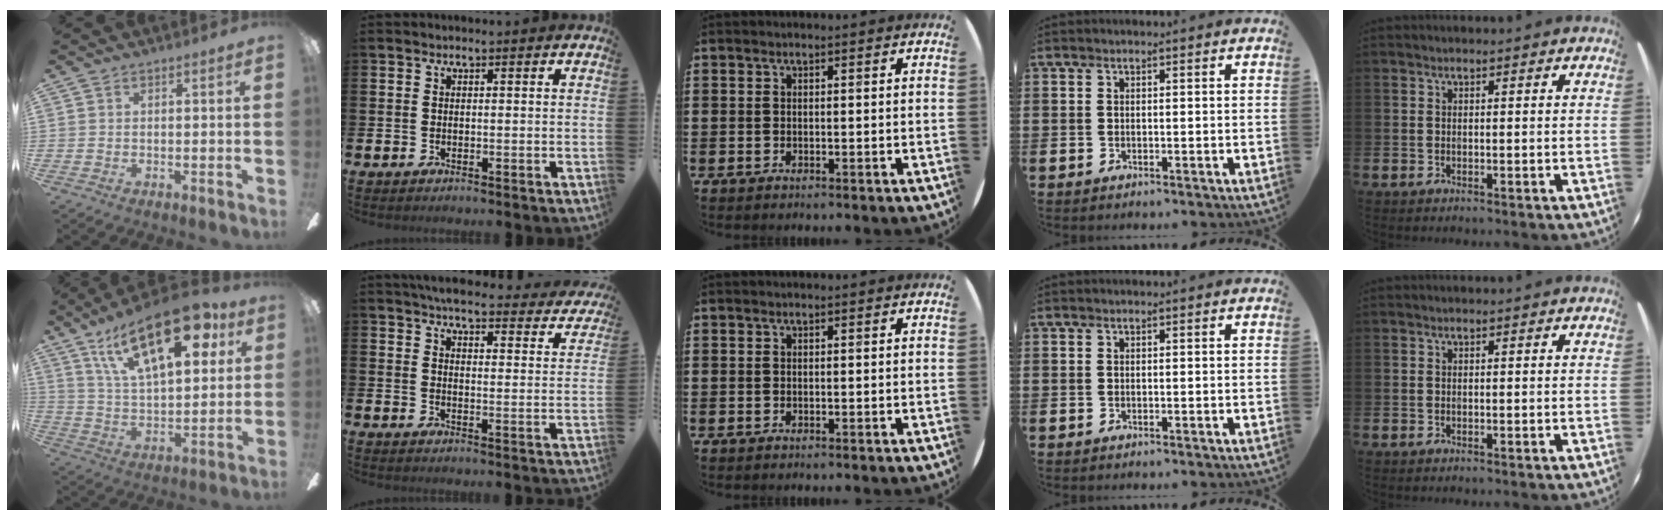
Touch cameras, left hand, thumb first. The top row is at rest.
{"thumb": {"total": 25.1, "force": [13.0, 11.5, 18.2], "torque": [-0.292, -0.048, 0.215]}, "index": {"total": 5.2, "force": [5.0, 0.7, 1.3], "torque": [-0.035, -0.037, 0.083]}}